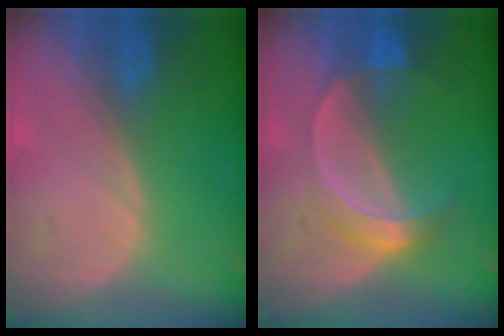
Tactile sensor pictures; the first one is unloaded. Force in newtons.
{"total": 5.3, "press": 4.8, "slide": 2.3}